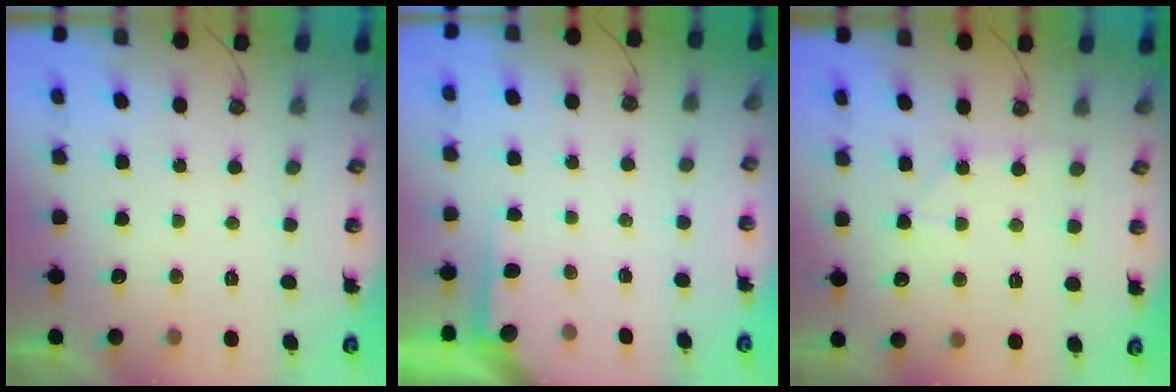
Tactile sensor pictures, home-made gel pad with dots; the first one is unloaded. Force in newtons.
{"total": 1.8, "press": 1.8, "slide": 0.3}
{"total": 4.4, "press": 4.4, "slide": 0.6}